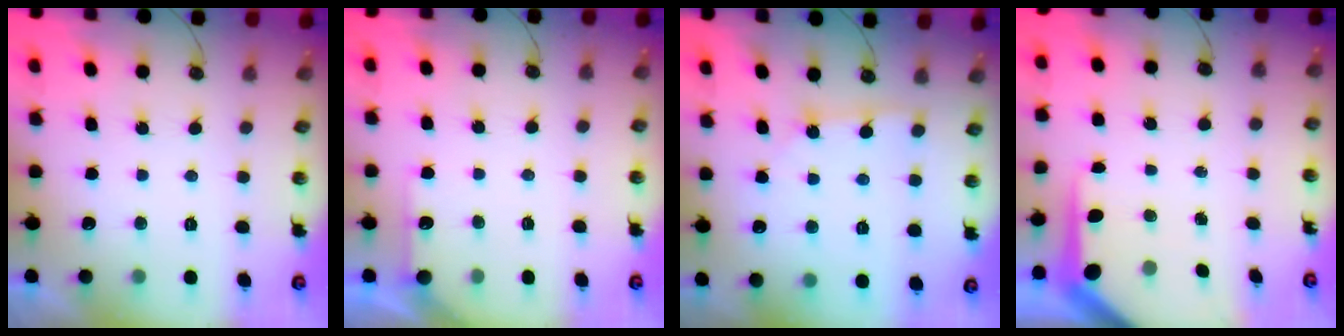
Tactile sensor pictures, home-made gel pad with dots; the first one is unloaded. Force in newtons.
{"total": 6.3, "press": 6.3, "slide": 0.4}
{"total": 2.8, "press": 2.8, "slide": 0.3}
{"total": 7.8, "press": 7.7, "slide": 0.8}